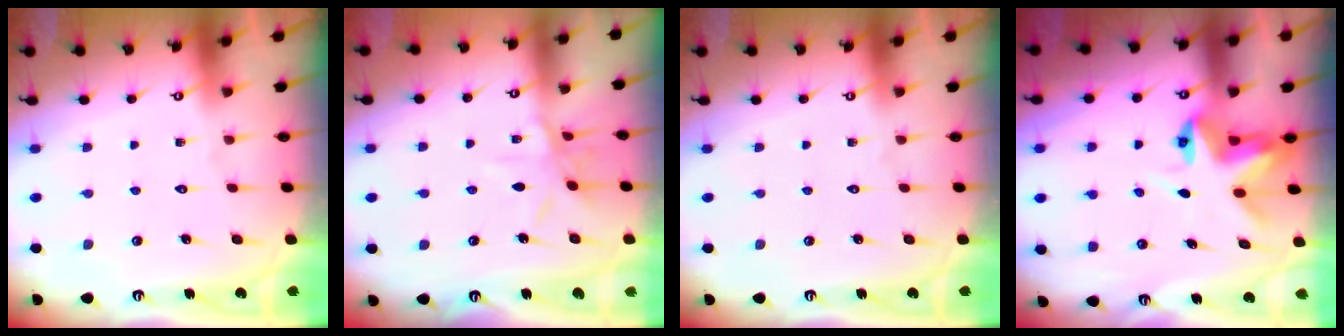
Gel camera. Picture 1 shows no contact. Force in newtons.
{"total": 8.0, "press": 8.0, "slide": 0.7}
{"total": 0.0}
{"total": 5.0, "press": 5.0, "slide": 0.4}